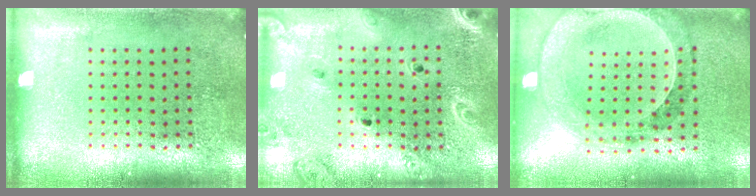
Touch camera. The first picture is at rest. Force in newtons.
{"total": 2.1, "press": 1.9, "slide": 0.9}
{"total": 1.0, "press": 0.9, "slide": 0.2}